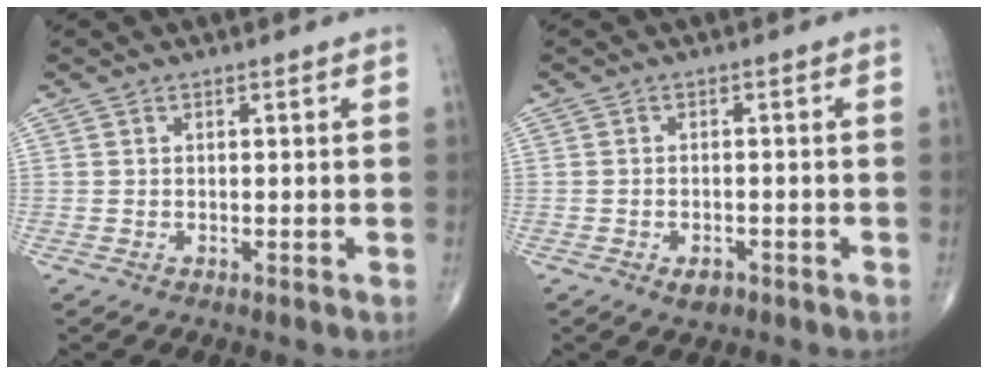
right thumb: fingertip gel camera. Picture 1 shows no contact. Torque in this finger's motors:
{"motor_torque": [-0.20, 0.15, 0.15, 0.15, 0.06]}